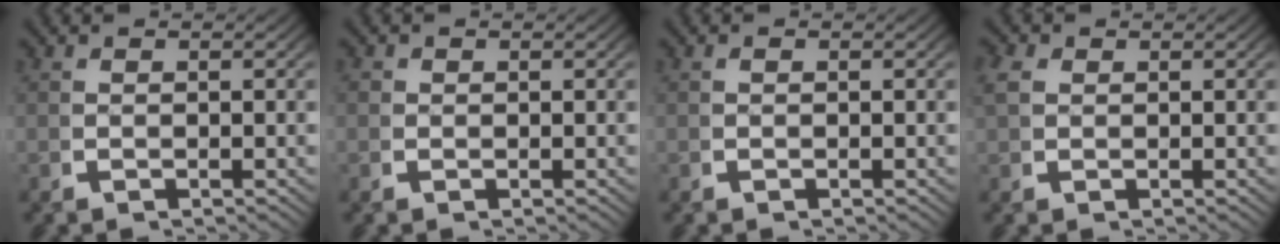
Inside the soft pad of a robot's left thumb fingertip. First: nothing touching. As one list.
[{"total": 0.9, "force": [0.1, 0.8, 0.1], "torque": [-0.008, -0.008, 0.003]}, {"total": 0.0}, {"total": 1.5, "force": [0.8, 1.1, 0.7], "torque": [-0.019, -0.003, 0.019]}]